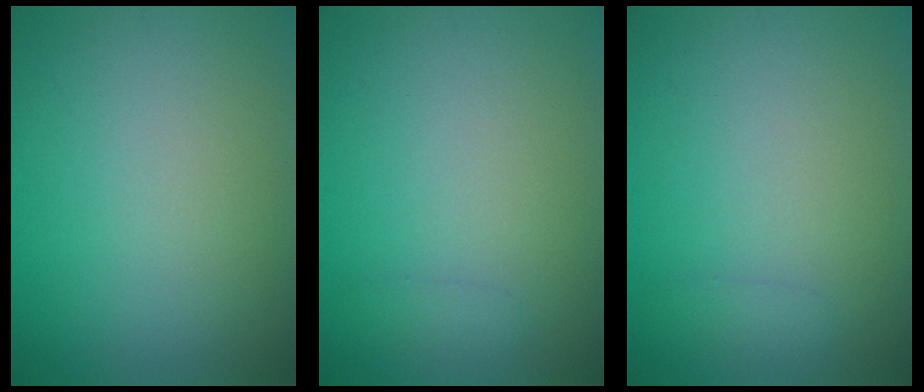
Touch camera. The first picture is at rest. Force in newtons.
{"total": 0.8, "press": 0.8, "slide": 0.0}
{"total": 0.8, "press": 0.8, "slide": 0.0}